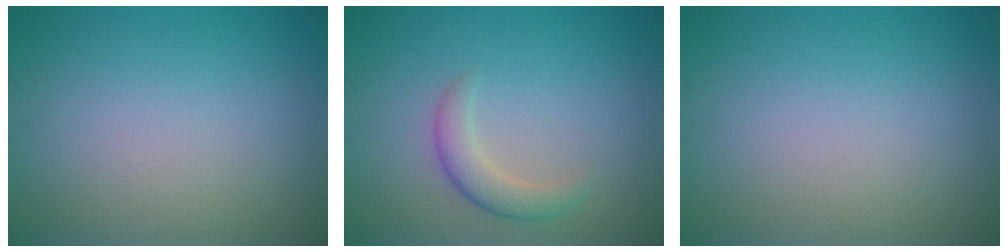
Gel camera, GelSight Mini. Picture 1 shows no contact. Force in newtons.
{"total": 2.5, "press": 2.5, "slide": 0.2}
{"total": 0.0}